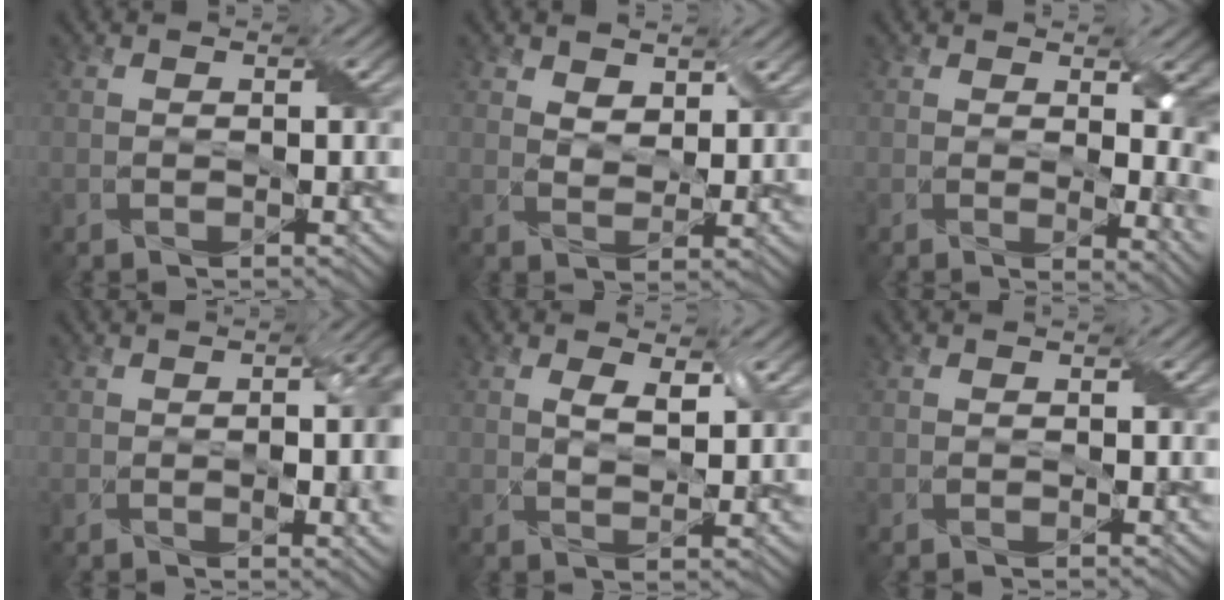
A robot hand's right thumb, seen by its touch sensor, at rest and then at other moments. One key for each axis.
{"total": 3.3, "fx": 2.2, "fy": 1.9, "fz": 1.5, "tx": -0.038, "ty": -0.004, "tz": 0.038}
{"total": 6.5, "fx": 1.4, "fy": 3.0, "fz": 5.5, "tx": -0.068, "ty": -0.018, "tz": 0.034}
{"total": 6.8, "fx": -0.3, "fy": 2.6, "fz": 6.3, "tx": -0.090, "ty": -0.007, "tz": 0.002}
{"total": 3.5, "fx": 1.6, "fy": 1.5, "fz": 2.7, "tx": -0.058, "ty": -0.004, "tz": 0.033}
{"total": 0.0}